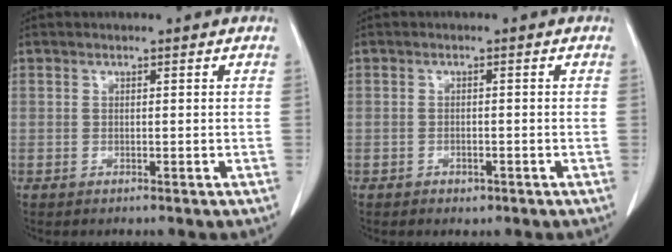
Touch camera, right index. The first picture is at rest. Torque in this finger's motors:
{"motor_torque": [0.03, 0.01, -0.04, -0.02]}